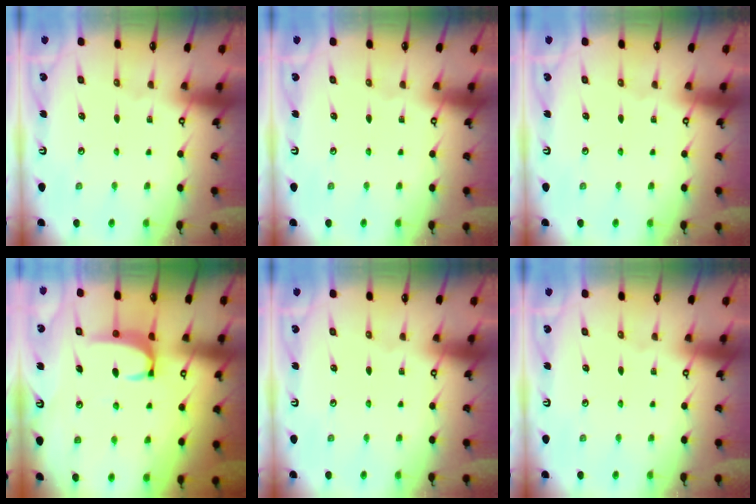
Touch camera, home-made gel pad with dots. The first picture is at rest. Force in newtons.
{"total": 0.0}
{"total": 0.0}
{"total": 2.9, "press": 2.9, "slide": 0.4}
{"total": 0.0}
{"total": 0.0}